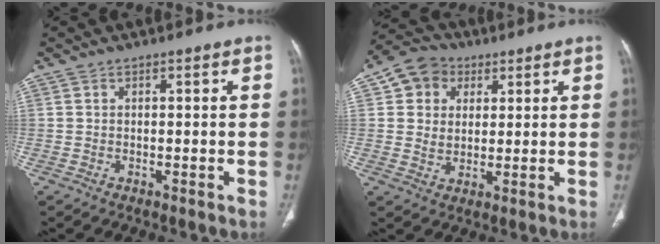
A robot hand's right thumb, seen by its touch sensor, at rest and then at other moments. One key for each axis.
{"total": 9.0, "fx": 3.2, "fy": 7.6, "fz": 3.4, "tx": -0.033, "ty": -0.004, "tz": 0.052}